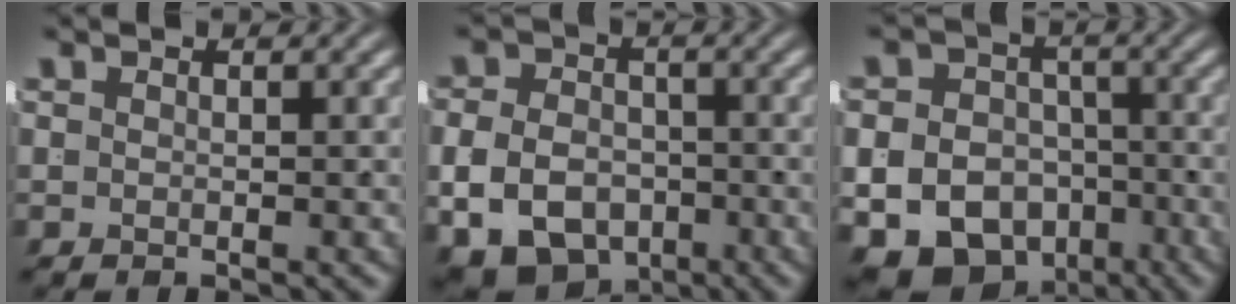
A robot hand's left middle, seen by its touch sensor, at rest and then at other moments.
{"total": 10.6, "force": [-4.6, 8.5, 4.3], "torque": [-0.079, -0.043, -0.070]}
{"total": 18.3, "force": [-7.7, 15.6, 5.7], "torque": [-0.140, -0.092, -0.116]}